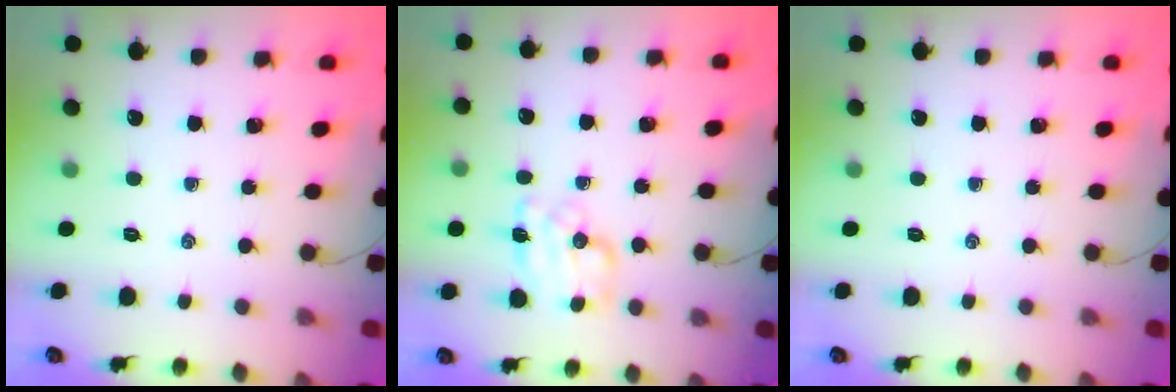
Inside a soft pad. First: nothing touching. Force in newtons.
{"total": 9.7, "press": 9.7, "slide": 0.2}
{"total": 0.0}